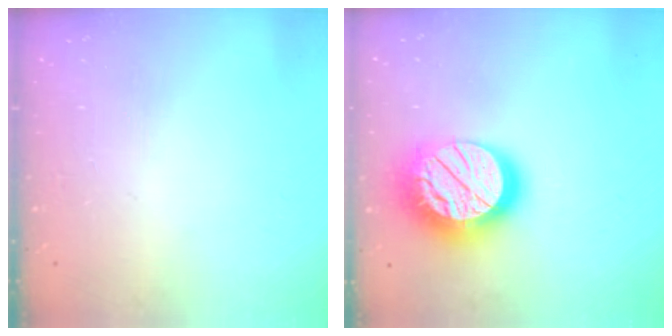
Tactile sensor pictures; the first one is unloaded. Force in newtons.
{"total": 21.9, "press": 21.8, "slide": 1.5}